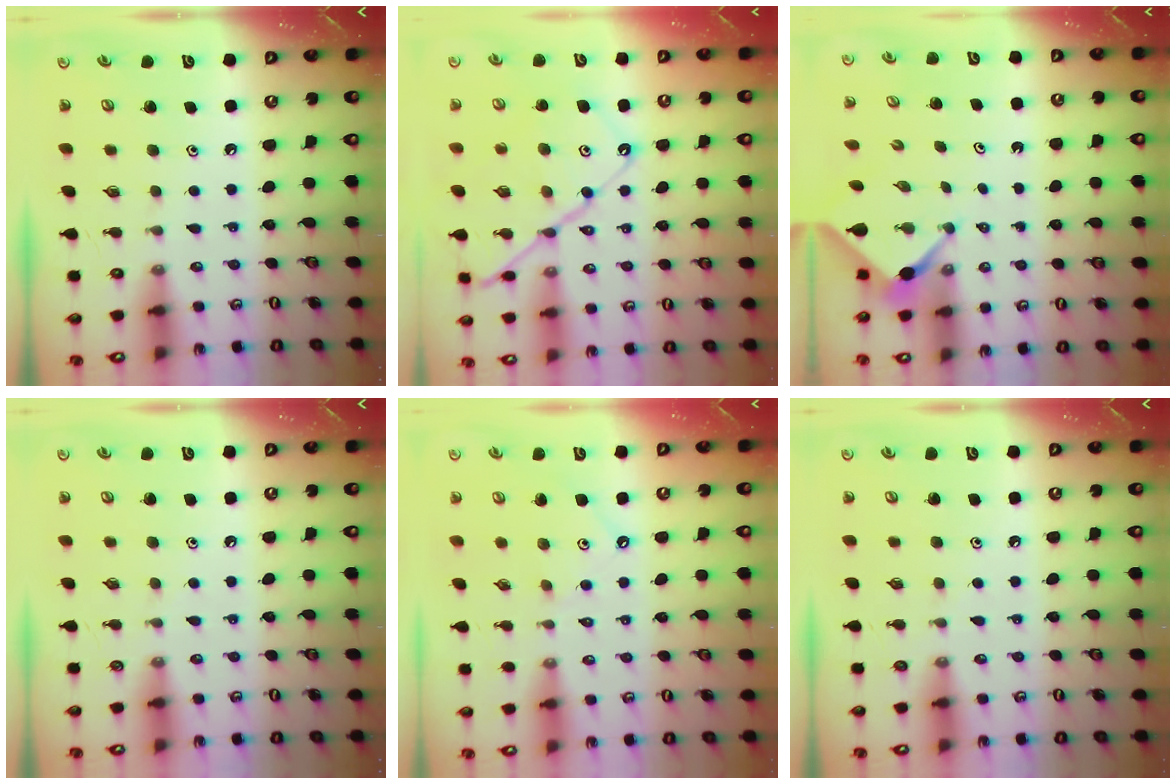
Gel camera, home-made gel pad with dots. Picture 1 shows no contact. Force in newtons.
{"total": 13.5, "press": 13.4, "slide": 1.4}
{"total": 2.4, "press": 2.4, "slide": 0.3}
{"total": 2.8, "press": 2.8, "slide": 0.4}
{"total": 2.1, "press": 2.1, "slide": 0.4}
{"total": 2.6, "press": 2.6, "slide": 0.4}